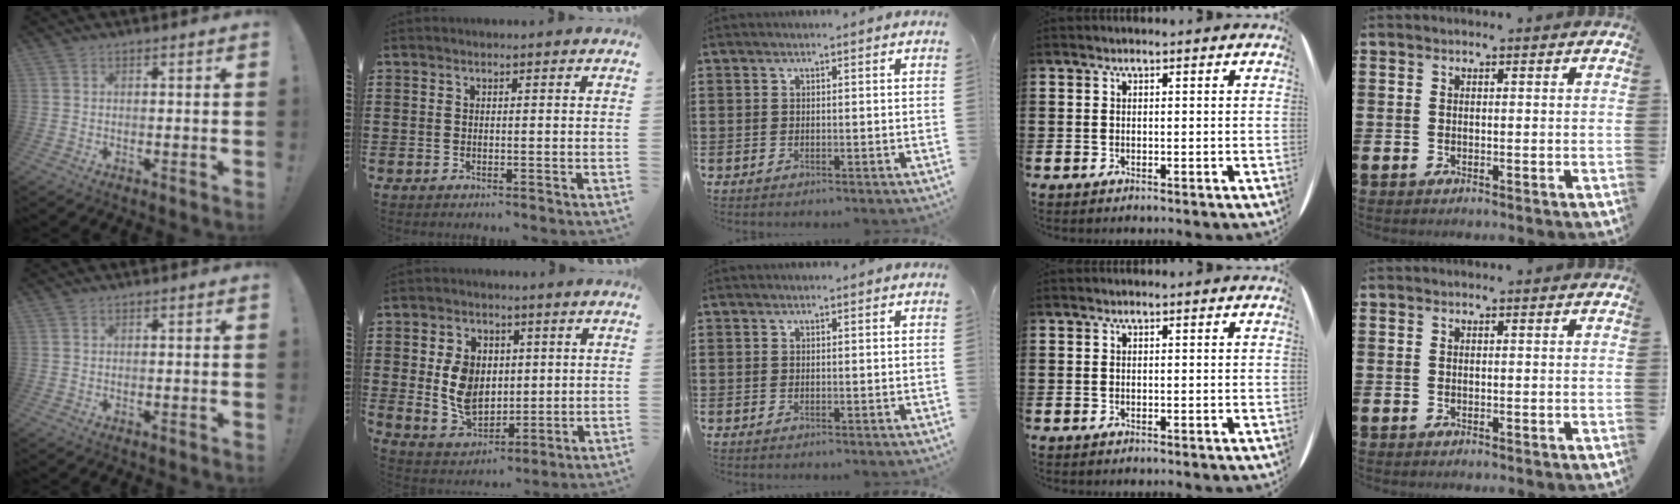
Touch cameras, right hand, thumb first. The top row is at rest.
{"index": {"total": 8.0, "force": [1.1, 6.2, 4.8], "torque": [-0.107, 0.008, 0.017]}}